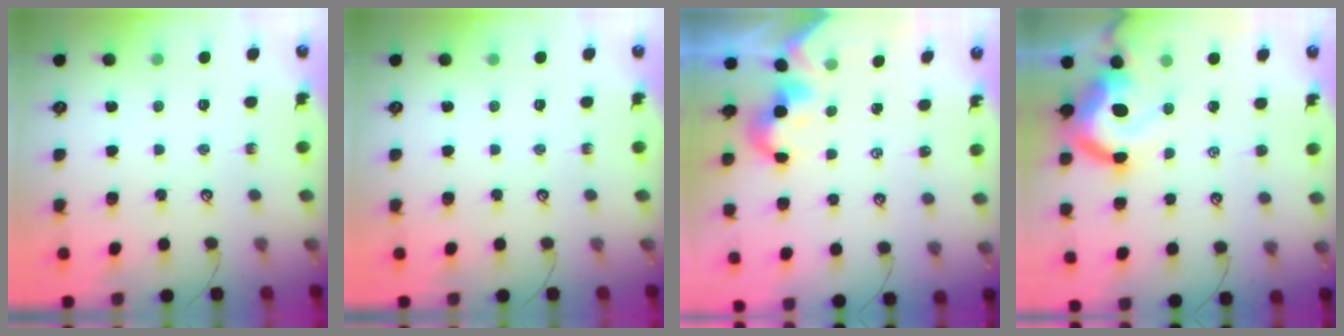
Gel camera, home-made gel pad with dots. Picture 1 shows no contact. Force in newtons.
{"total": 0.0}
{"total": 2.0, "press": 2.0, "slide": 0.4}
{"total": 11.8, "press": 11.7, "slide": 1.4}